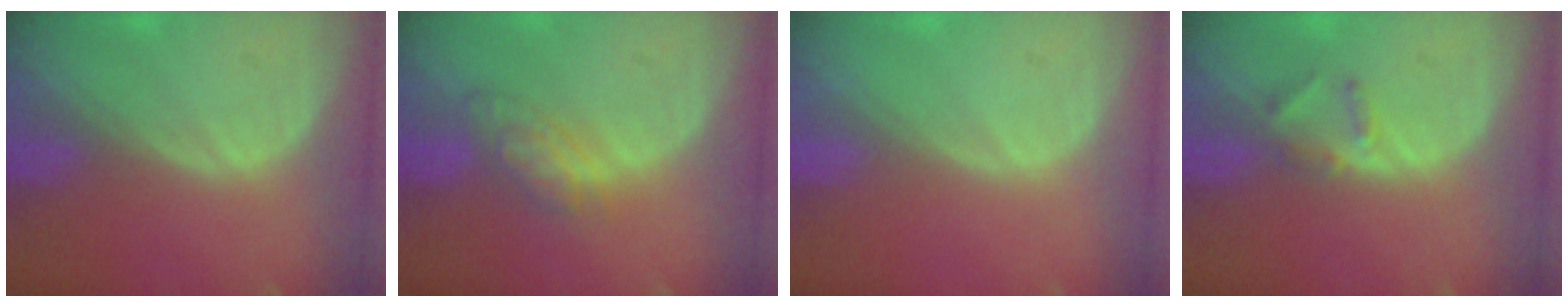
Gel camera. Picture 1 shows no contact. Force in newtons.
{"total": 5.2, "press": 4.7, "slide": 2.3}
{"total": 0.0}
{"total": 2.3, "press": 2.1, "slide": 0.9}